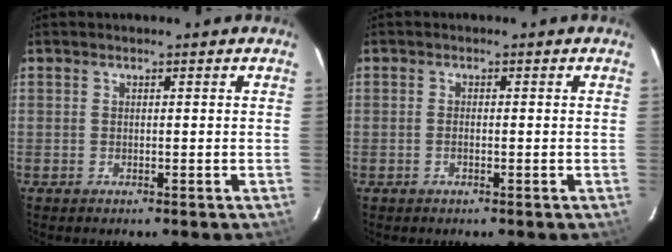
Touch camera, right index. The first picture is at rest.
{"total": 1.0, "force": [-0.5, 0.3, 0.8], "torque": [-0.018, 0.001, -0.009]}